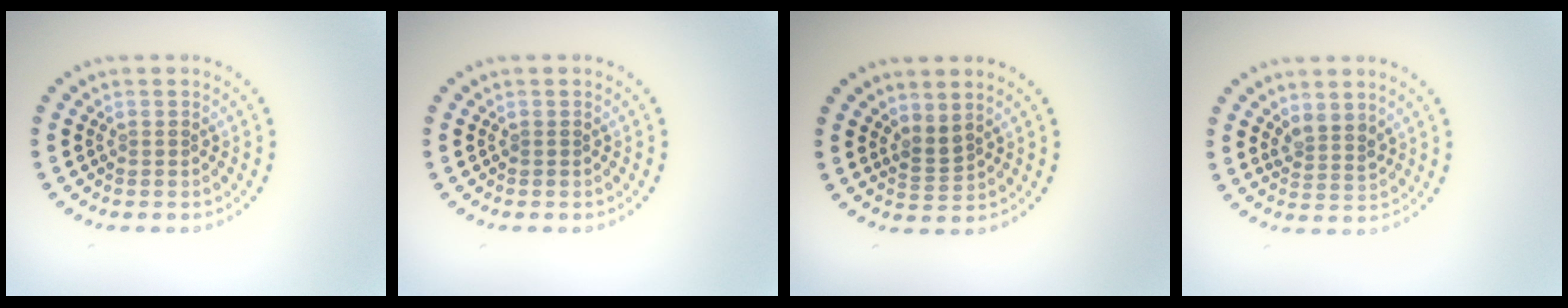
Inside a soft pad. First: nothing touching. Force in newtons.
{"total": 0.0}
{"total": 1.8, "press": 1.3, "slide": 1.2}
{"total": 2.1, "press": 1.7, "slide": 1.3}